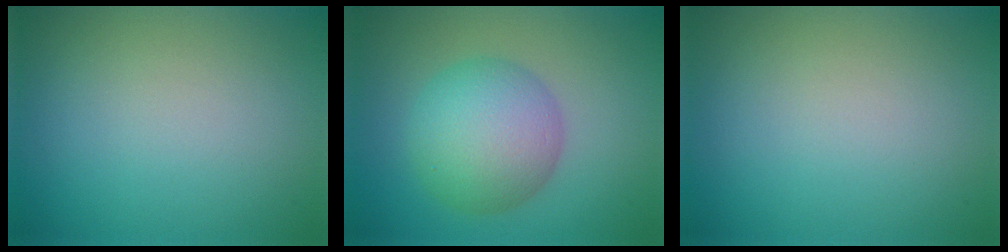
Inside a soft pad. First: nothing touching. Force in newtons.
{"total": 6.9, "press": 6.9, "slide": 0.1}
{"total": 0.0}